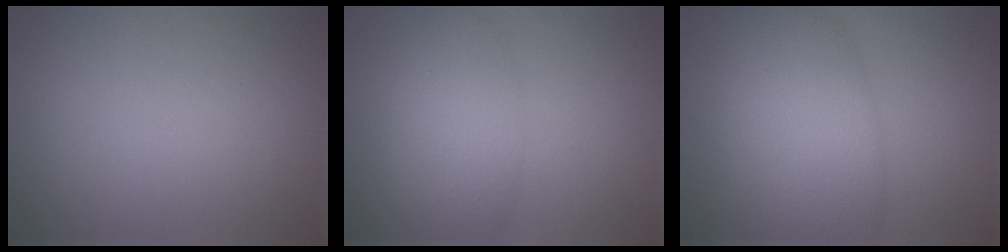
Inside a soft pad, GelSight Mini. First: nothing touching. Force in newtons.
{"total": 4.8, "press": 4.8, "slide": 0.2}
{"total": 7.9, "press": 7.9, "slide": 0.4}